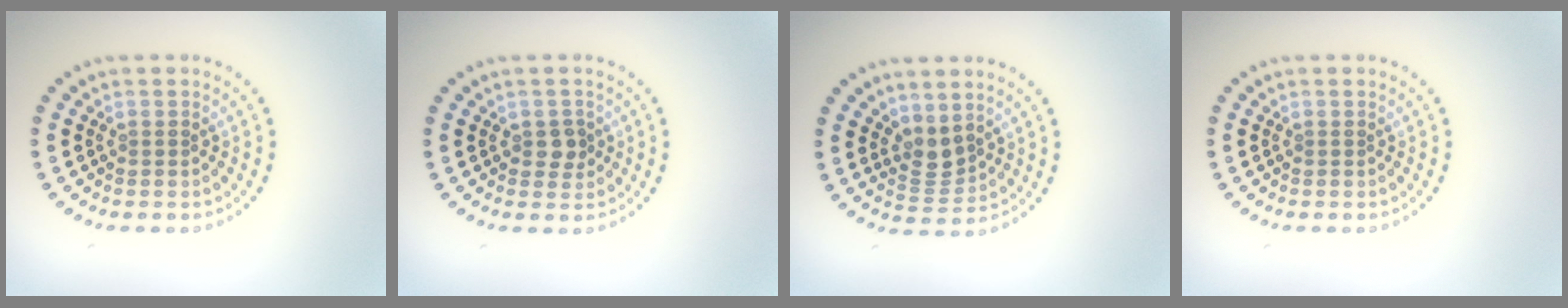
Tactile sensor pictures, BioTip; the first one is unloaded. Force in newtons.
{"total": 1.5, "press": 1.5, "slide": 0.4}
{"total": 2.3, "press": 1.8, "slide": 1.4}
{"total": 0.0}